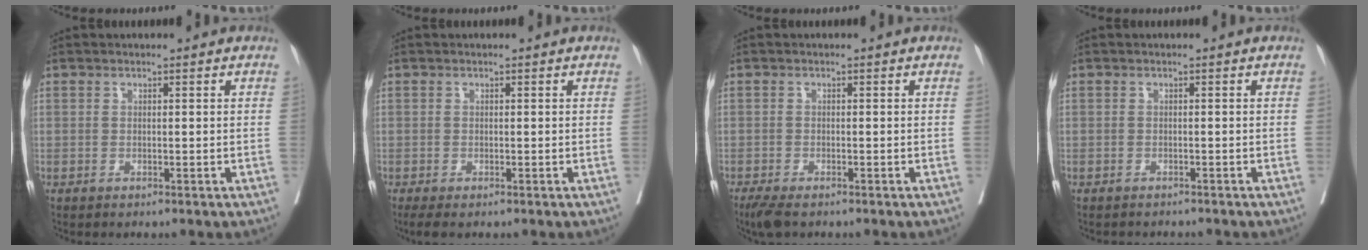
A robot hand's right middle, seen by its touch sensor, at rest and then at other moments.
{"total": 2.3, "force": [-1.7, 0.7, 1.5], "torque": [-0.024, -0.010, -0.026]}
{"total": 3.8, "force": [-2.9, 0.8, 2.3], "torque": [-0.043, -0.013, -0.048]}
{"total": 3.1, "force": [-3.0, 0.8, 0.6], "torque": [-0.006, -0.003, -0.038]}